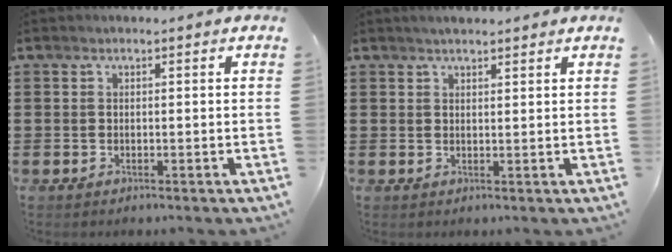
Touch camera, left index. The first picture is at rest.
{"total": 1.5, "force": [1.5, 0.1, 0.5], "torque": [-0.011, 0.003, 0.028]}